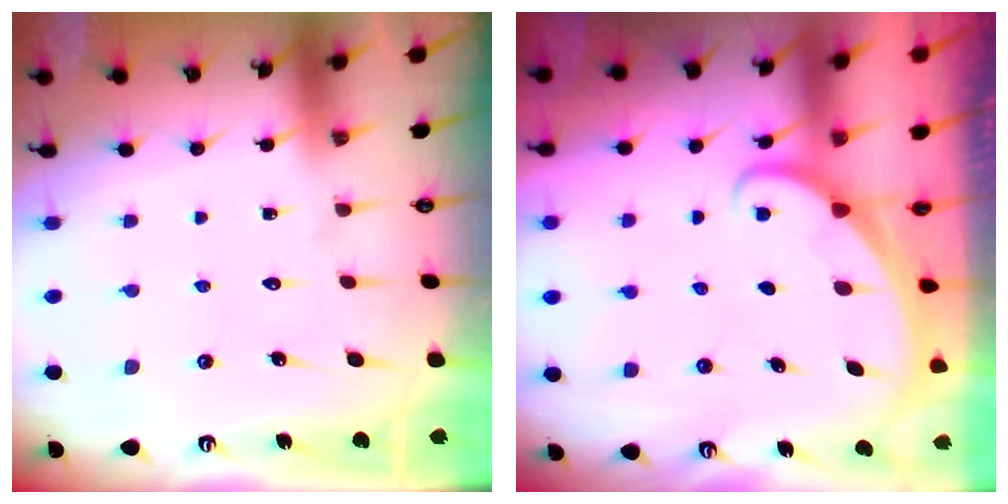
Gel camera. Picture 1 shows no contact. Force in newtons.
{"total": 1.6, "press": 1.6, "slide": 0.1}